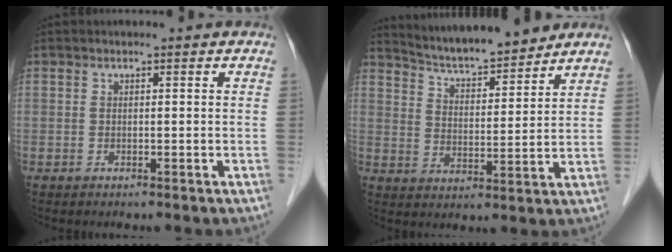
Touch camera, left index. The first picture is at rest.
{"total": 11.6, "force": [10.9, 1.0, 3.9], "torque": [-0.067, 0.007, 0.176]}